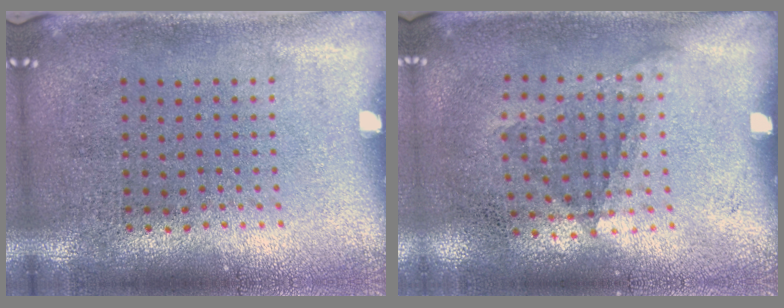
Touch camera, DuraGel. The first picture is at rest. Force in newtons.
{"total": 1.1, "press": 0.8, "slide": 0.7}